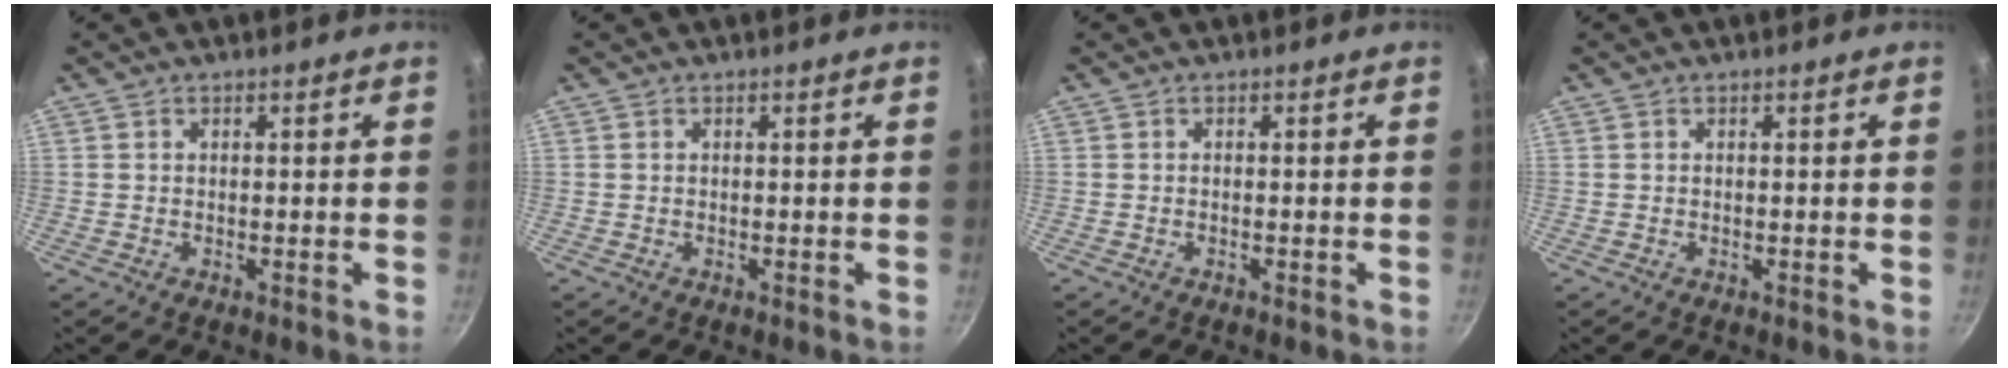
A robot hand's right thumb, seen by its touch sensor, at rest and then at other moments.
{"total": 0.0}
{"total": 0.0}
{"total": 0.0}